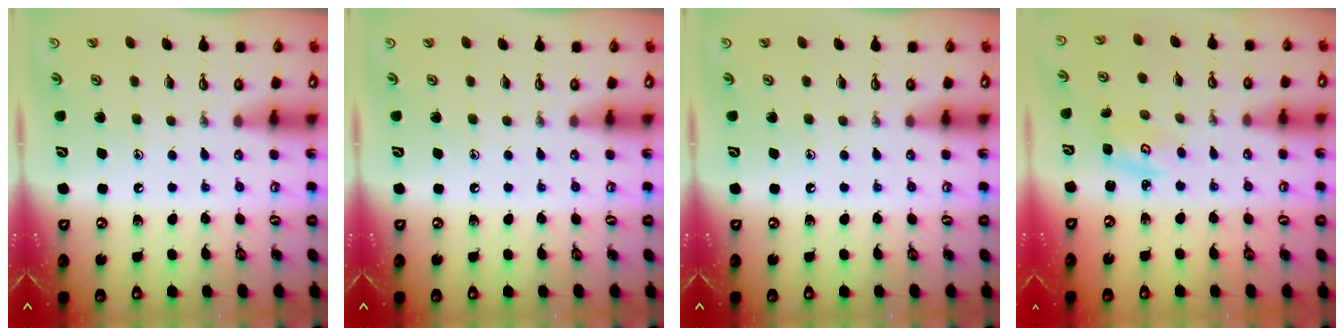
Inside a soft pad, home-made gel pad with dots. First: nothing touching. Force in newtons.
{"total": 0.0}
{"total": 0.0}
{"total": 3.0, "press": 3.0, "slide": 0.4}